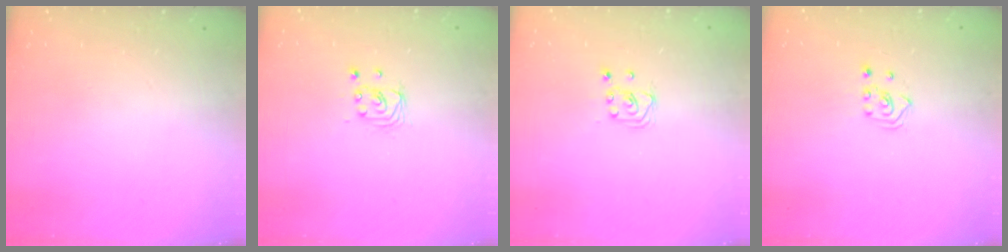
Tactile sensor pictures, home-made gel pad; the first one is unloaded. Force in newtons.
{"total": 2.4, "press": 2.4, "slide": 0.2}
{"total": 2.0, "press": 2.0, "slide": 0.2}
{"total": 2.5, "press": 2.3, "slide": 1.0}